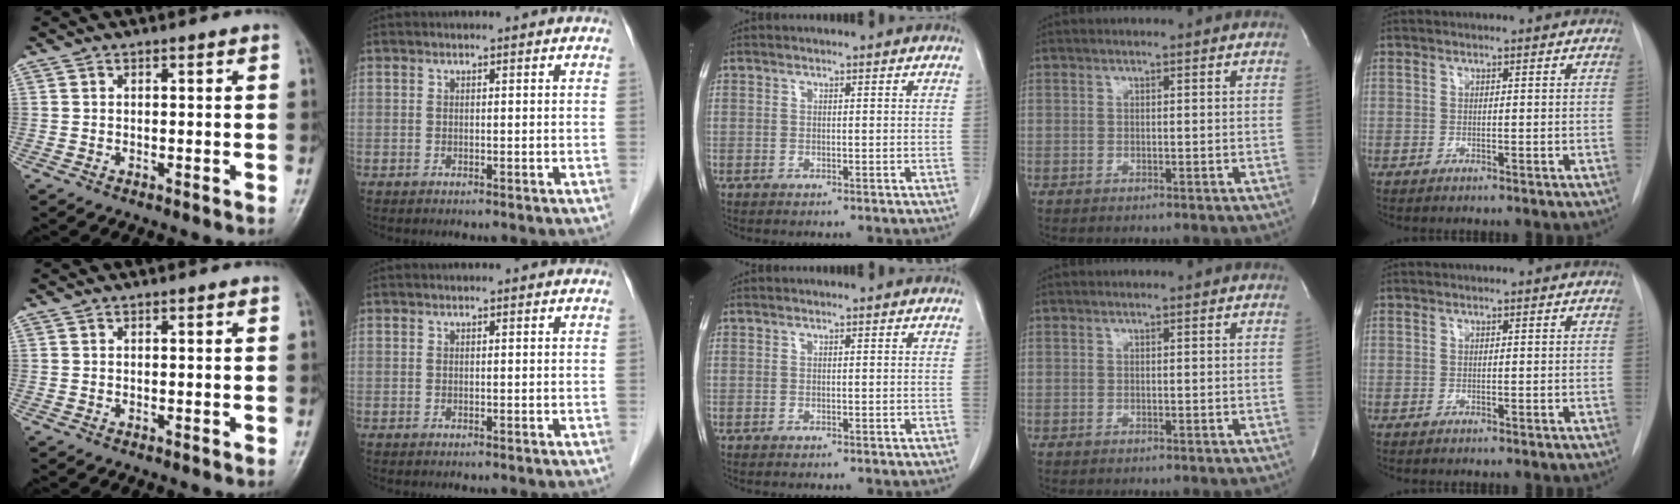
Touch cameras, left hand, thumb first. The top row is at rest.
{}